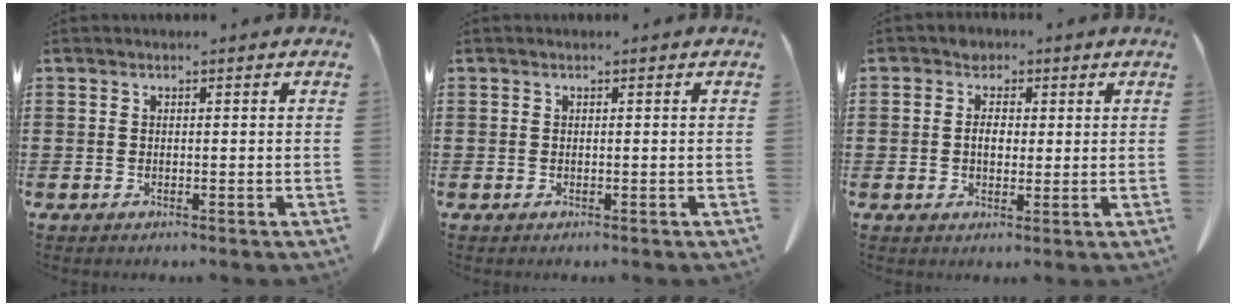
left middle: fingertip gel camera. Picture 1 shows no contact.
{"total": 0.0}
{"total": 3.2, "force": [0.8, 2.4, 1.9], "torque": [-0.029, 0.001, 0.010]}